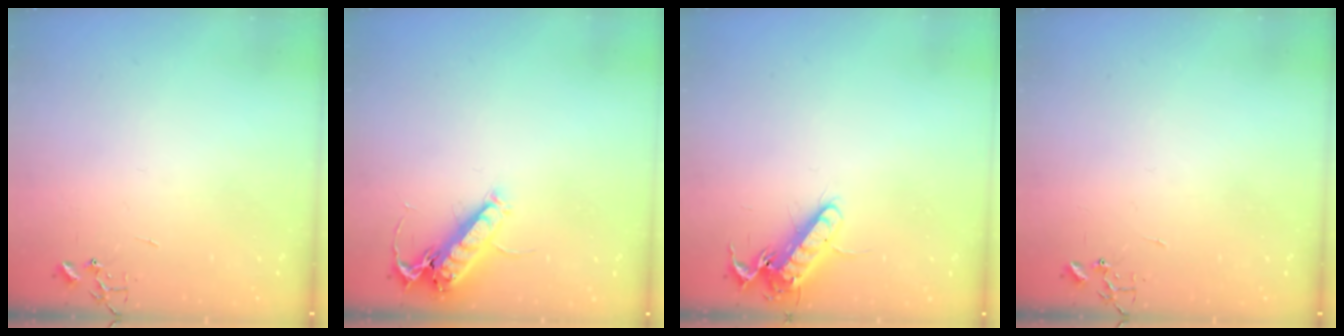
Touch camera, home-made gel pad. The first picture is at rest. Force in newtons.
{"total": 14.1, "press": 14.0, "slide": 1.8}
{"total": 13.5, "press": 13.3, "slide": 1.9}
{"total": 0.0}